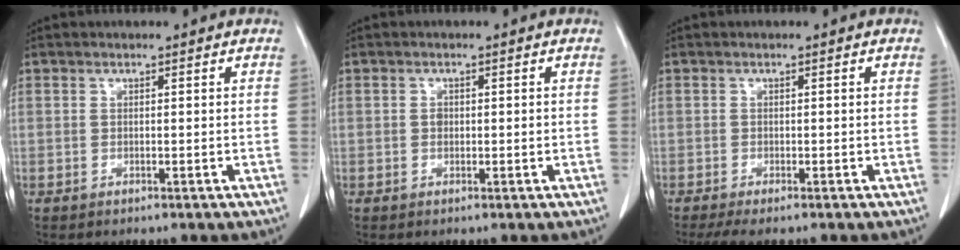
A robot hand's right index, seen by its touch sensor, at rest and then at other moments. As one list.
[{"total": 1.2, "force": [-0.1, 0.8, 0.9], "torque": [-0.015, 0.002, 0.000]}, {"total": 3.2, "force": [-2.5, 0.4, 1.9], "torque": [-0.029, -0.008, -0.040]}]